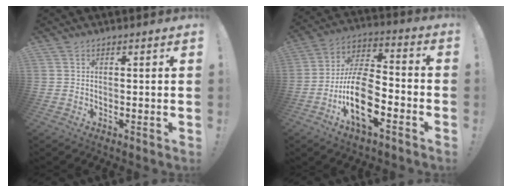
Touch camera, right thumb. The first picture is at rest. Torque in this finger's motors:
{"motor_torque": [0.73, 0.64, 1.39, -1.36, 0.24]}